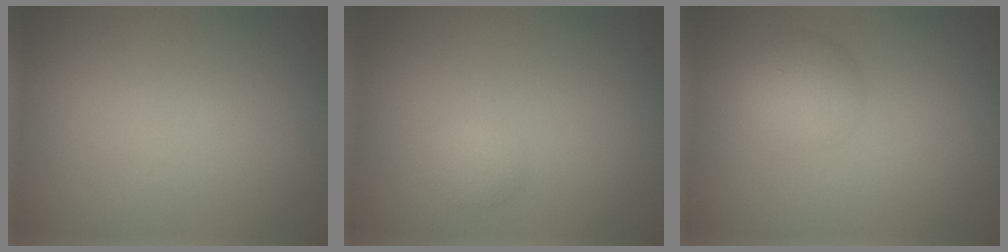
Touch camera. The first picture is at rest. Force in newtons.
{"total": 1.1, "press": 1.1, "slide": 0.1}
{"total": 2.9, "press": 2.9, "slide": 0.1}